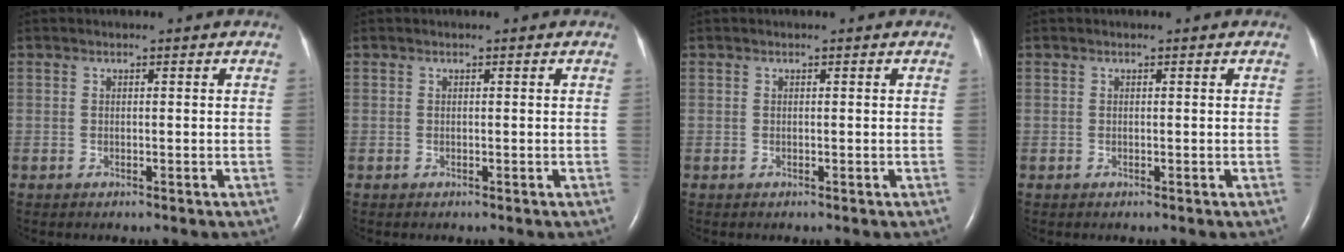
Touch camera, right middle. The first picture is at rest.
{"total": 0.0}
{"total": 0.0}
{"total": 0.0}